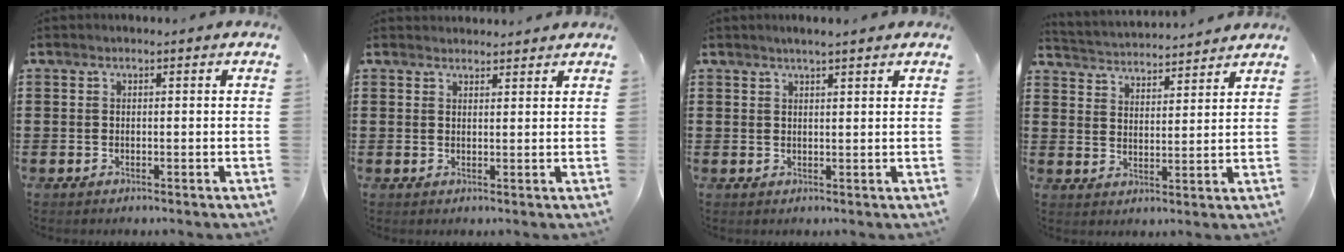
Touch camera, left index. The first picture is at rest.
{"total": 1.8, "force": [1.8, 0.3, -0.1], "torque": [-0.003, 0.000, 0.035]}
{"total": 1.8, "force": [1.5, 0.0, 0.9], "torque": [-0.020, 0.003, 0.028]}
{"total": 3.2, "force": [3.2, 0.0, -0.4], "torque": [-0.011, -0.024, 0.051]}